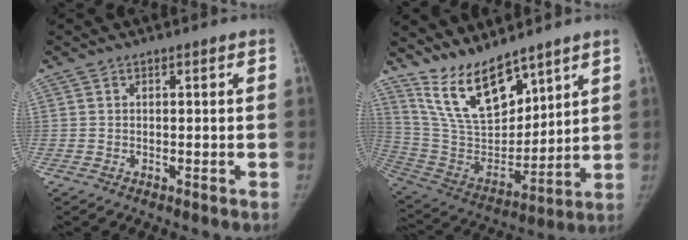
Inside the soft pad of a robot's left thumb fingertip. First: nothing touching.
{"total": 15.8, "force": [12.1, 5.8, 8.3], "torque": [-0.118, -0.074, 0.246]}